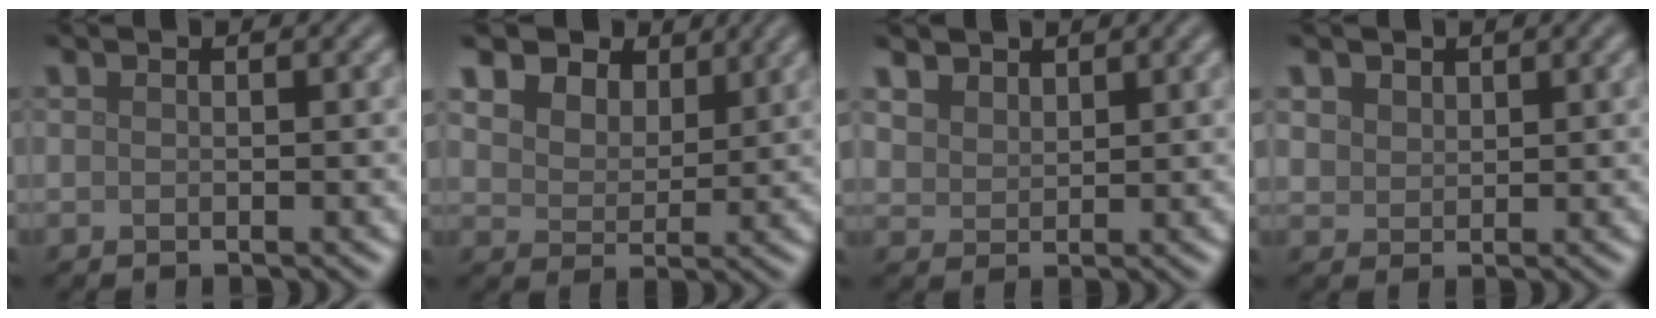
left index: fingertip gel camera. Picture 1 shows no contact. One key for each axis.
{"total": 7.8, "fx": 5.4, "fy": 4.7, "fz": 3.1, "tx": -0.087, "ty": 0.010, "tz": 0.092}
{"total": 2.6, "fx": 2.1, "fy": 1.5, "fz": 0.6, "tx": -0.028, "ty": -0.006, "tz": 0.049}
{"total": 2.0, "fx": 1.3, "fy": 1.4, "fz": 0.6, "tx": -0.020, "ty": -0.003, "tz": 0.029}